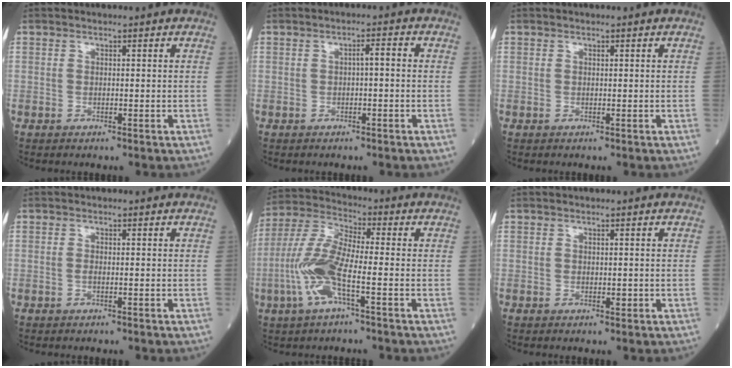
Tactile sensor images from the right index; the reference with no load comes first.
{"total": 2.0, "force": [0.0, 0.4, 2.0], "torque": [-0.030, 0.008, 0.000]}
{"total": 0.0}
{"total": 0.8, "force": [-0.2, 0.2, 0.7], "torque": [-0.016, 0.000, -0.004]}
{"total": 10.9, "force": [-3.1, 2.0, 10.3], "torque": [-0.234, 0.007, -0.065]}
{"total": 0.9, "force": [-0.2, 0.5, 0.8], "torque": [-0.012, -0.001, -0.002]}